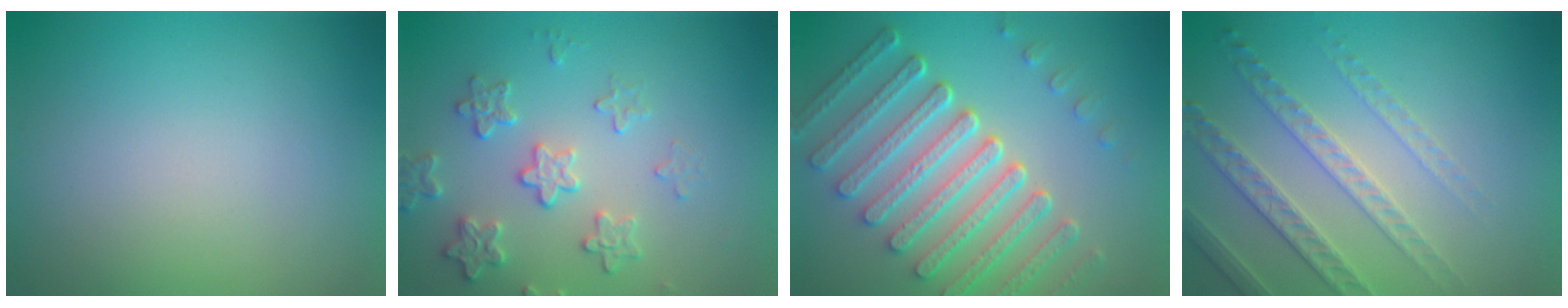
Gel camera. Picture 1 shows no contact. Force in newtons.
{"total": 3.1, "press": 3.0, "slide": 0.6}
{"total": 7.7, "press": 5.9, "slide": 5.0}
{"total": 4.6, "press": 3.4, "slide": 3.2}